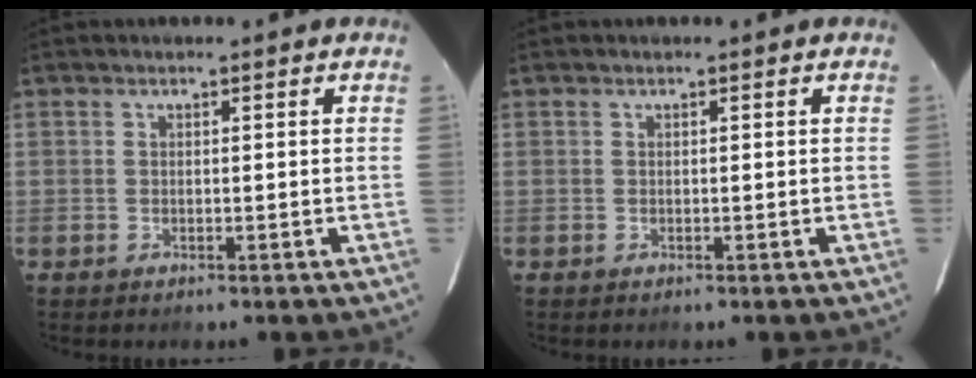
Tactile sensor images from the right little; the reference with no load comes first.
{"total": 0.0}